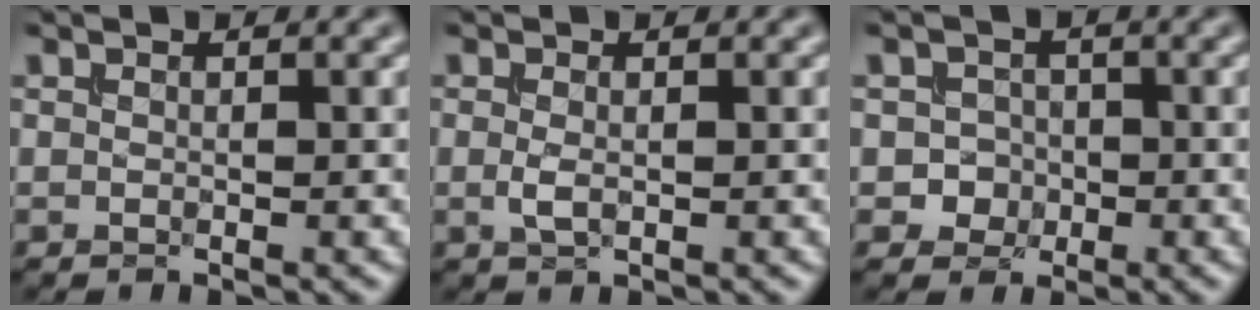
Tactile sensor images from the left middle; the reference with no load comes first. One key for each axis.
{"total": 1.3, "fx": -0.1, "fy": 0.6, "fz": 1.2, "tx": -0.032, "ty": -0.002, "tz": -0.002}
{"total": 2.1, "fx": -0.7, "fy": 1.9, "fz": 0.5, "tx": 0.004, "ty": 0.001, "tz": -0.015}